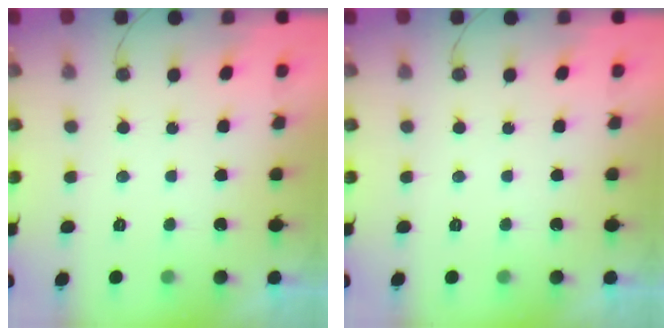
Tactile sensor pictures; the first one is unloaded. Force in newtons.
{"total": 0.0}